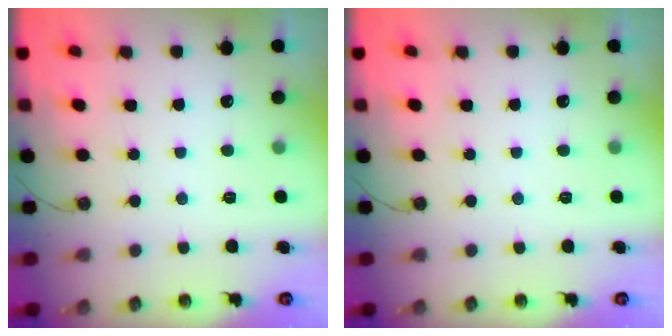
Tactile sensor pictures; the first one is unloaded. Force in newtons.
{"total": 0.0}